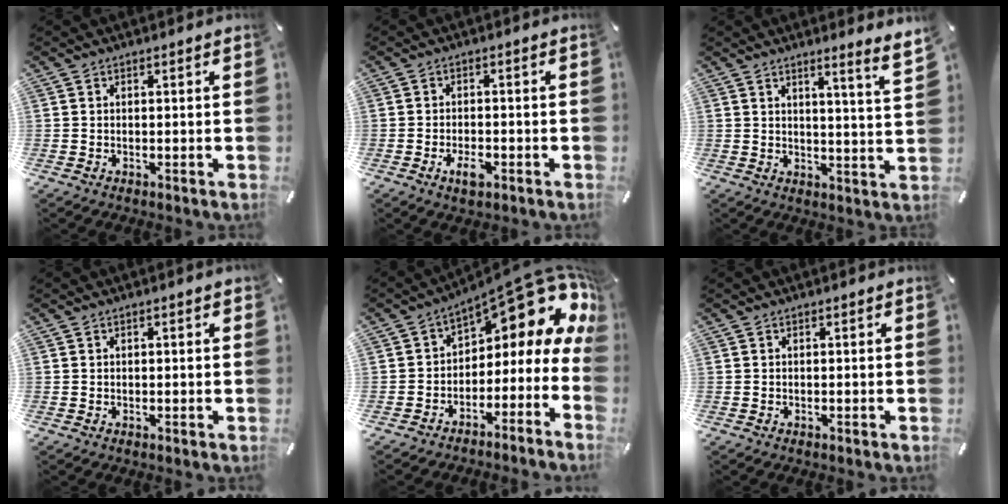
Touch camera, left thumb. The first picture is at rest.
{"total": 3.7, "force": [-1.8, 1.7, 2.7], "torque": [-0.056, 0.003, -0.034]}
{"total": 6.0, "force": [4.3, -0.6, 4.1], "torque": [-0.062, -0.037, 0.068]}
{"total": 0.5, "force": [0.3, 0.2, 0.4], "torque": [-0.008, 0.002, 0.004]}
{"total": 12.5, "force": [7.7, 5.8, 8.0], "torque": [-0.099, -0.064, 0.119]}
{"total": 0.0}